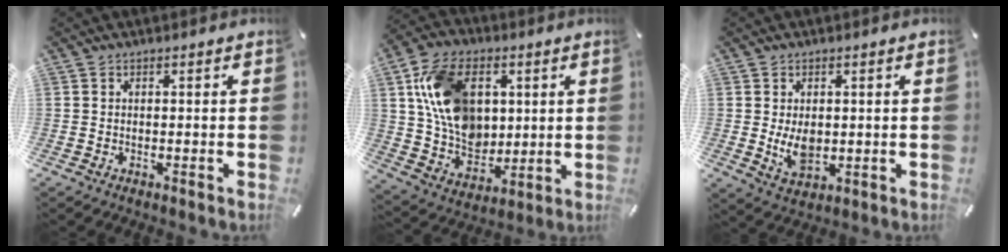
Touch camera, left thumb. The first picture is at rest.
{"total": 16.8, "force": [4.4, 12.4, 10.4], "torque": [-0.217, 0.006, 0.087]}
{"total": 6.2, "force": [0.0, 4.3, 4.5], "torque": [-0.100, -0.005, -0.001]}